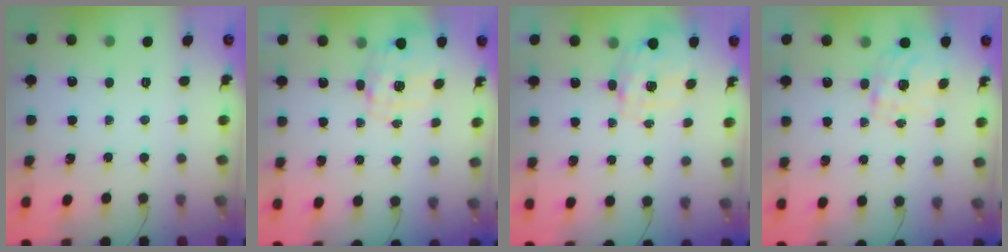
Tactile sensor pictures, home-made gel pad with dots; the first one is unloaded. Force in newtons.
{"total": 2.8, "press": 2.7, "slide": 0.9}
{"total": 2.9, "press": 2.7, "slide": 0.9}
{"total": 1.4, "press": 1.2, "slide": 0.7}